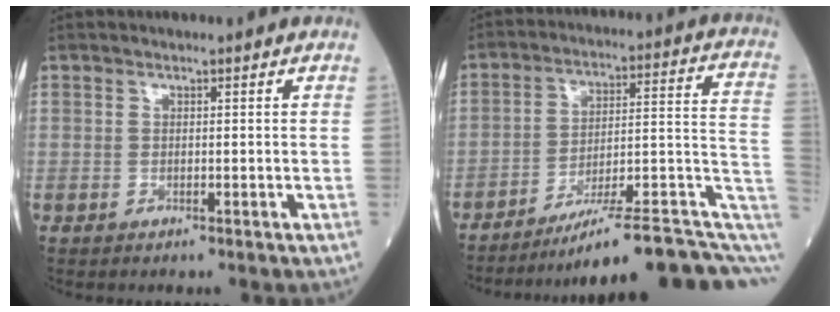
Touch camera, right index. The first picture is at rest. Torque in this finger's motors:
{"motor_torque": [-0.05, -1.41, 0.26, 0.12]}